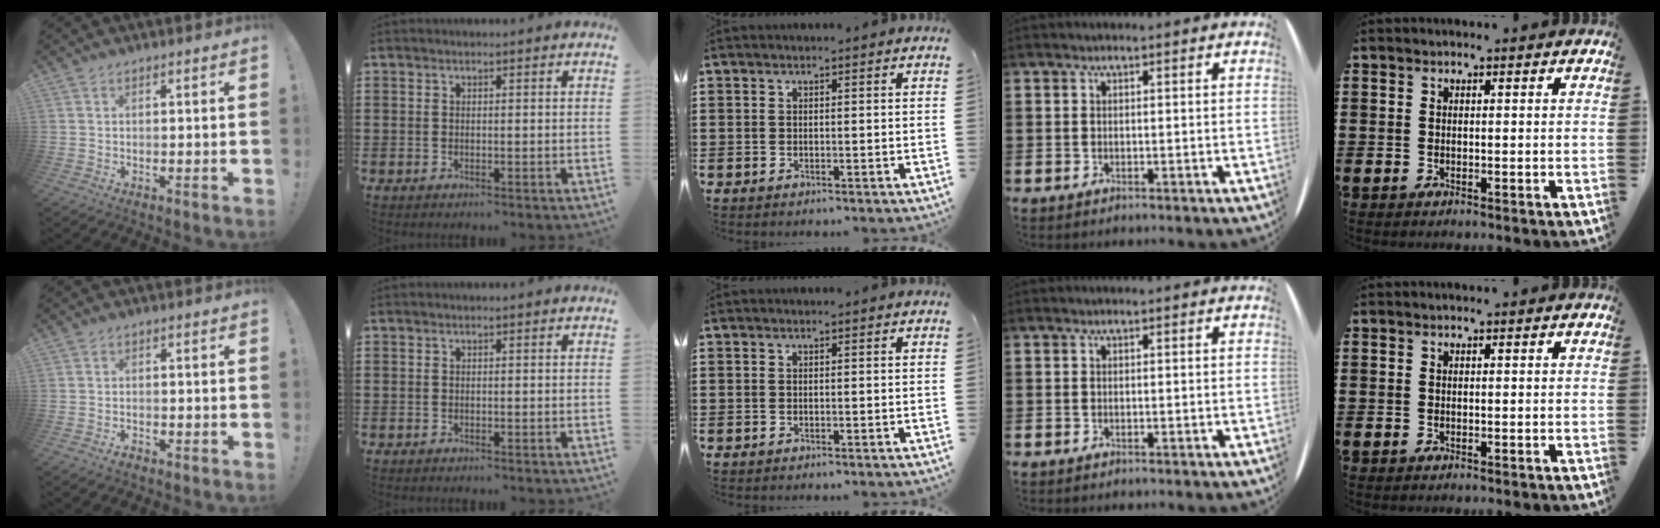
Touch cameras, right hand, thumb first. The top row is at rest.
{"thumb": {"total": 1.6, "force": [-1.4, 0.5, 0.7], "torque": [-0.007, 0.007, -0.025]}}